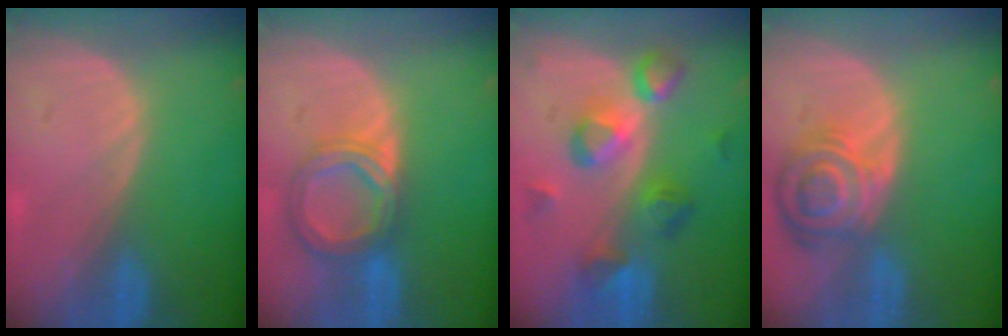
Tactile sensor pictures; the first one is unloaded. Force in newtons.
{"total": 6.7, "press": 6.2, "slide": 2.5}
{"total": 7.9, "press": 7.8, "slide": 1.2}
{"total": 8.4, "press": 7.4, "slide": 3.8}